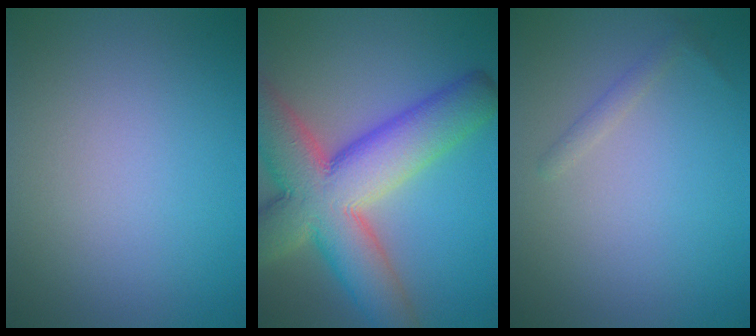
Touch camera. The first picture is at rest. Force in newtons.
{"total": 13.1, "press": 13.0, "slide": 0.8}
{"total": 0.9, "press": 0.9, "slide": 0.1}